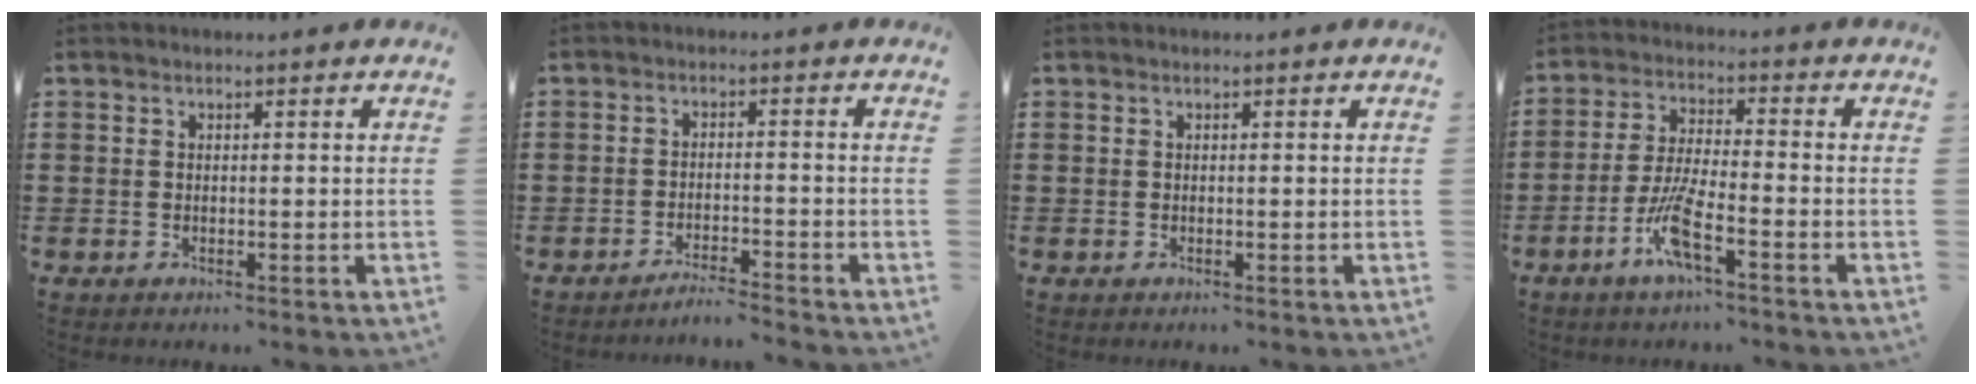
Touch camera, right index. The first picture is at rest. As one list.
[{"total": 1.1, "force": [-1.0, -0.1, 0.3], "torque": [-0.007, -0.001, -0.020]}, {"total": 0.0}, {"total": 7.3, "force": [-4.0, 0.9, 6.1], "torque": [-0.137, -0.012, -0.078]}]